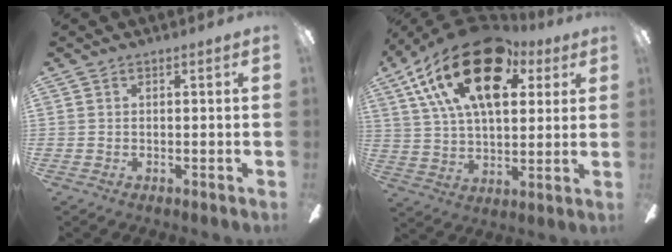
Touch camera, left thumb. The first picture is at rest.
{"total": 24.7, "force": [12.3, 12.7, 17.2], "torque": [-0.302, -0.042, 0.208]}